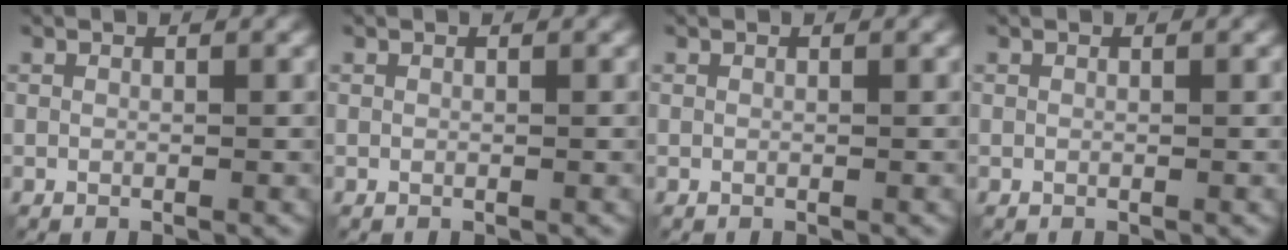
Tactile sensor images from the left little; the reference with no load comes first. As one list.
[{"total": 0.0}, {"total": 0.0}, {"total": 0.0}]